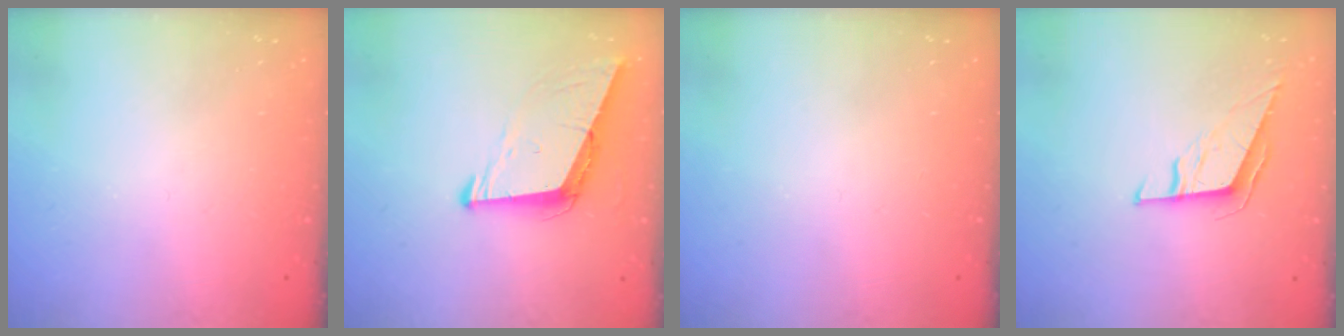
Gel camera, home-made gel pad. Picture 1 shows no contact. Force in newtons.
{"total": 7.4, "press": 7.3, "slide": 1.4}
{"total": 0.0}
{"total": 6.0, "press": 5.9, "slide": 0.9}